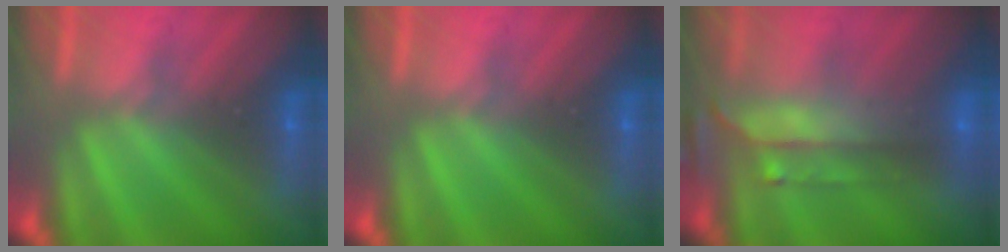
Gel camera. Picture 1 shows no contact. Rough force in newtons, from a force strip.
{"total": 0.0}
{"total": 7.5}